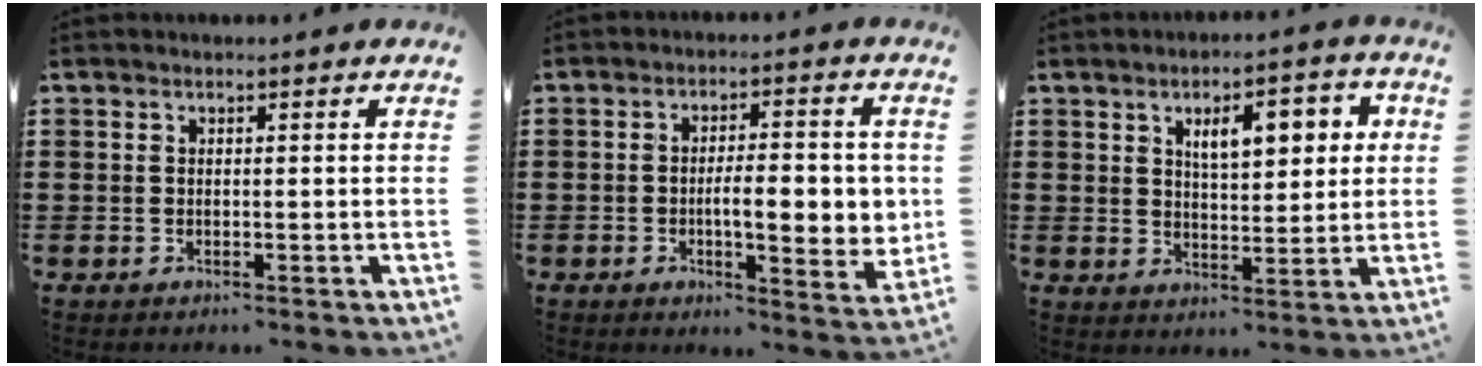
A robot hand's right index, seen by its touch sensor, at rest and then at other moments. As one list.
[{"total": 8.7, "force": [-0.7, 2.7, 8.2], "torque": [-0.110, -0.006, -0.017]}, {"total": 7.0, "force": [2.7, 2.9, 5.7], "torque": [-0.087, -0.001, 0.036]}]